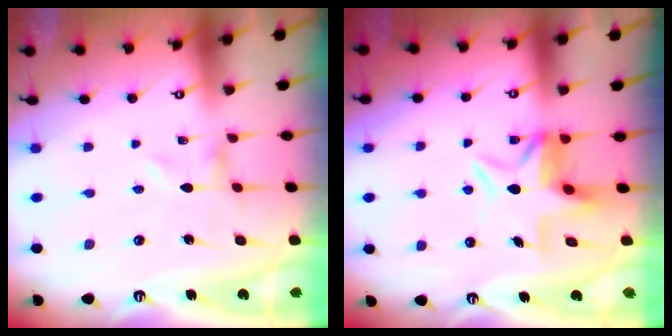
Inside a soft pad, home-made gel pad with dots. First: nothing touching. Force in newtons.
{"total": 7.1, "press": 7.1, "slide": 0.8}